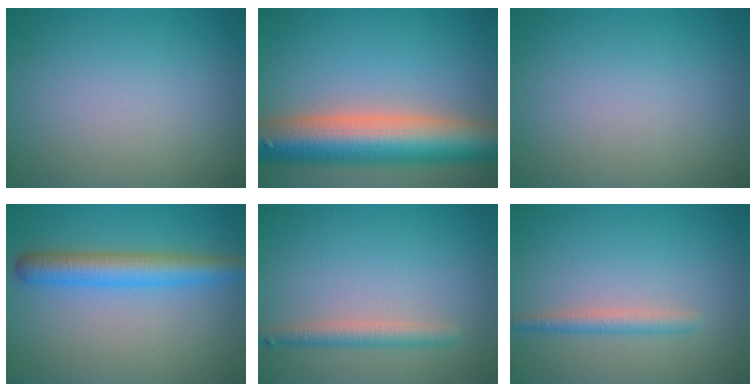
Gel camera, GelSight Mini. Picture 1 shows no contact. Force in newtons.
{"total": 11.3, "press": 11.3, "slide": 0.7}
{"total": 0.0}
{"total": 4.6, "press": 4.6, "slide": 0.2}
{"total": 2.3, "press": 2.3, "slide": 0.1}
{"total": 1.8, "press": 1.8, "slide": 0.1}